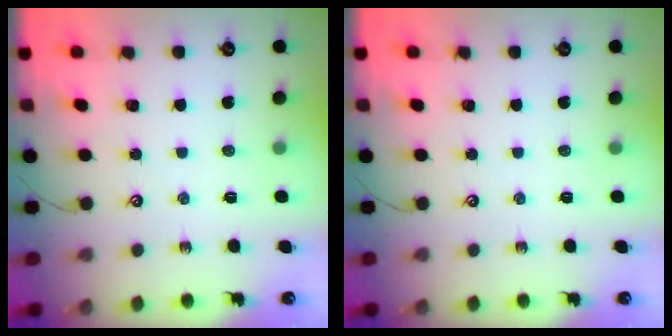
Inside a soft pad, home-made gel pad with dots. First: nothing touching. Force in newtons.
{"total": 0.0}